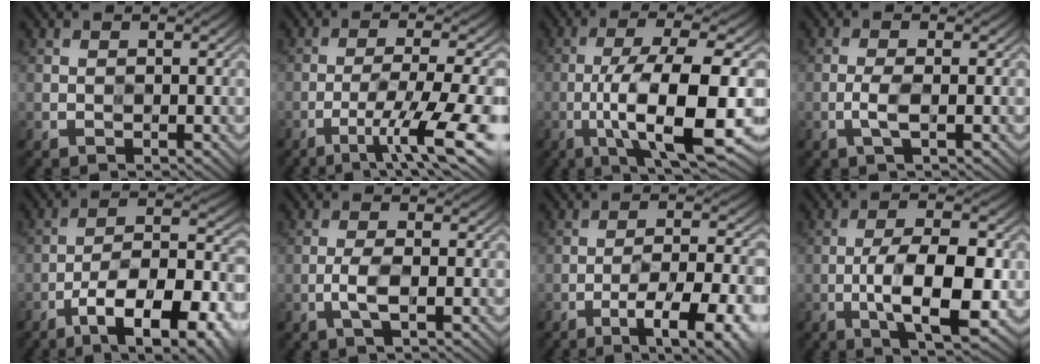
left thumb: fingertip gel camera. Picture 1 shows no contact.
{"total": 9.8, "force": [-4.7, 1.4, 8.5], "torque": [-0.130, -0.001, -0.069]}
{"total": 11.9, "force": [-3.2, 2.7, 11.1], "torque": [-0.184, 0.003, -0.052]}
{"total": 2.2, "force": [-0.9, 0.5, 2.0], "torque": [-0.036, 0.001, -0.020]}
{"total": 15.0, "force": [-8.5, 5.6, 11.0], "torque": [-0.169, -0.013, -0.139]}
{"total": 2.7, "force": [-1.2, 0.6, 2.4], "torque": [-0.048, -0.001, -0.024]}
{"total": 10.7, "force": [-6.1, 2.8, 8.3], "torque": [-0.119, 0.001, -0.088]}
{"total": 9.6, "force": [-2.5, 3.3, 8.6], "torque": [-0.141, -0.005, -0.041]}